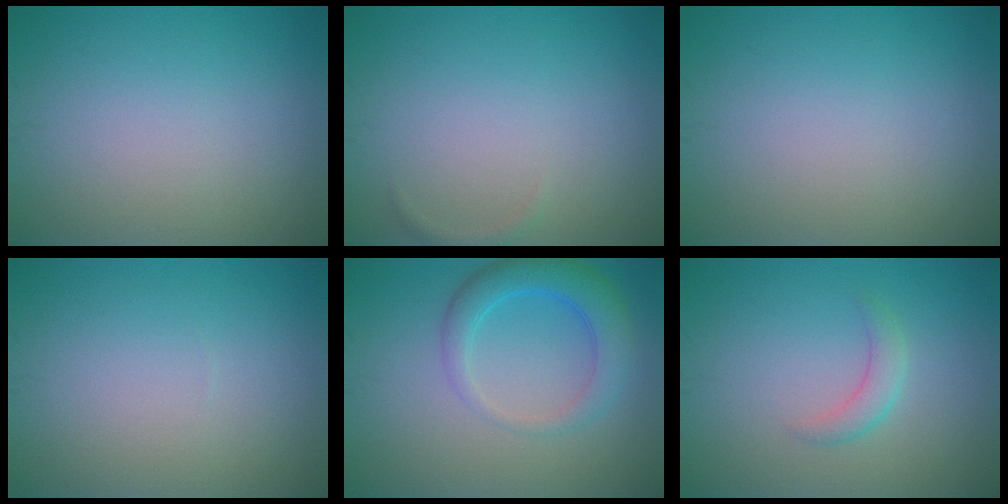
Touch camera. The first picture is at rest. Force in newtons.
{"total": 0.5, "press": 0.5, "slide": 0.1}
{"total": 0.0}
{"total": 0.0}
{"total": 4.1, "press": 4.1, "slide": 0.2}
{"total": 1.8, "press": 1.8, "slide": 0.0}